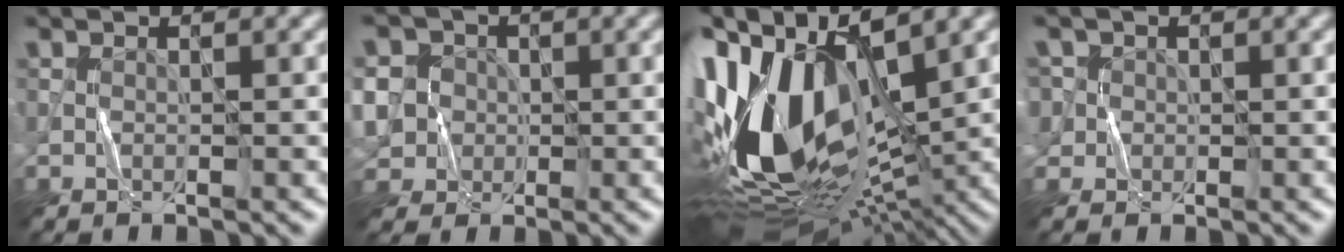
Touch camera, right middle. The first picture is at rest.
{"total": 7.8, "force": [-0.3, 7.2, 2.9], "torque": [-0.071, 0.027, -0.038]}
{"total": 17.0, "force": [0.8, 9.2, 14.2], "torque": [-0.303, 0.008, 0.018]}
{"total": 2.8, "force": [1.0, 2.5, 0.8], "torque": [-0.012, 0.012, 0.011]}